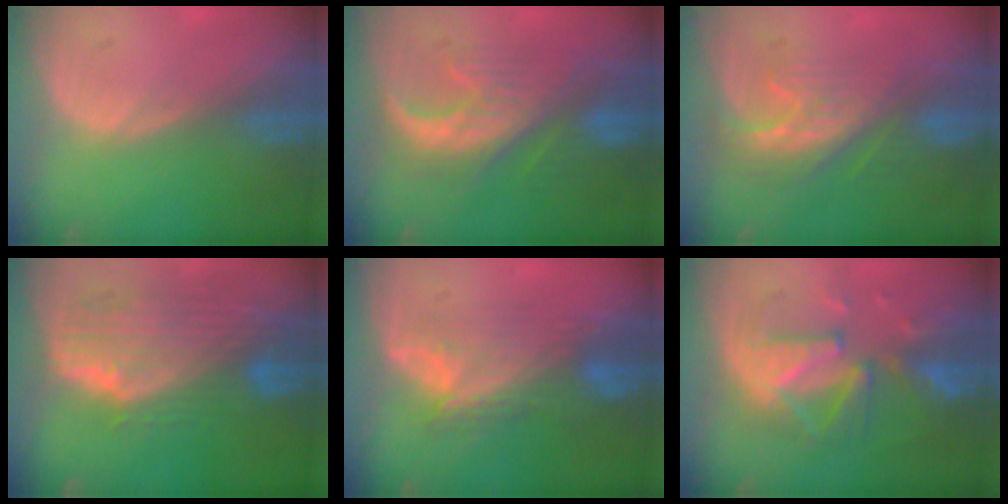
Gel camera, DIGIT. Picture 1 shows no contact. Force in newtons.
{"total": 8.6, "press": 8.5, "slide": 1.0}
{"total": 8.8, "press": 7.5, "slide": 4.6}
{"total": 9.9, "press": 8.8, "slide": 4.5}
{"total": 7.7, "press": 7.3, "slide": 2.5}
{"total": 9.6, "press": 9.0, "slide": 3.4}